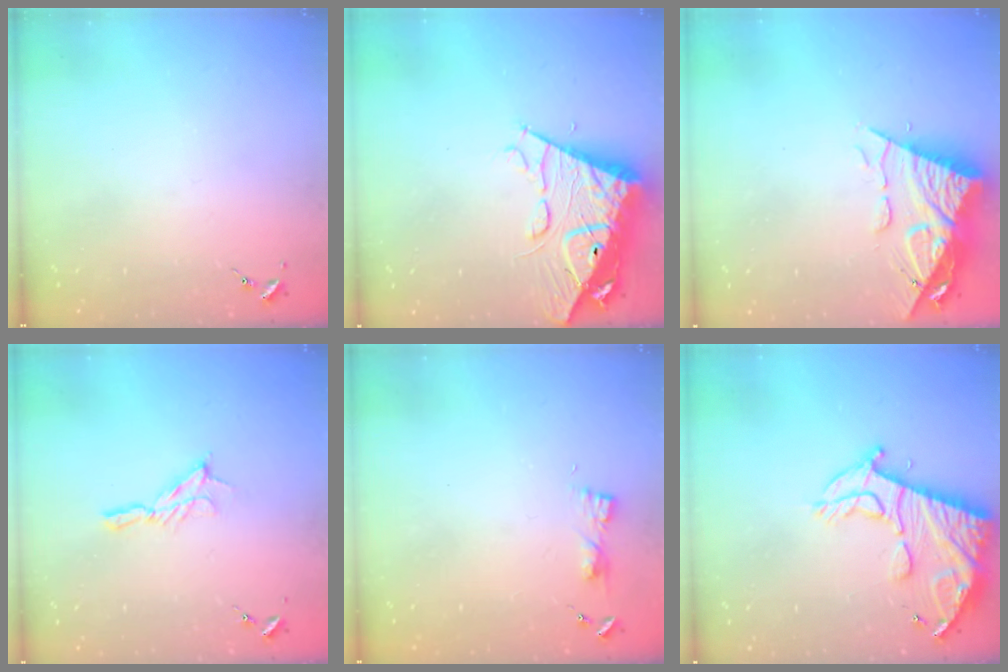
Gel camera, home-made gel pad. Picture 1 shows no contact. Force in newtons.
{"total": 15.0, "press": 14.9, "slide": 1.8}
{"total": 12.3, "press": 12.2, "slide": 1.3}
{"total": 8.1, "press": 8.0, "slide": 0.6}
{"total": 4.0, "press": 3.9, "slide": 0.6}
{"total": 16.7, "press": 16.6, "slide": 1.4}